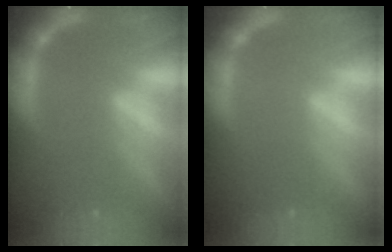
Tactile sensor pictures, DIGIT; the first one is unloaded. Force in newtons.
{"total": 0.0}